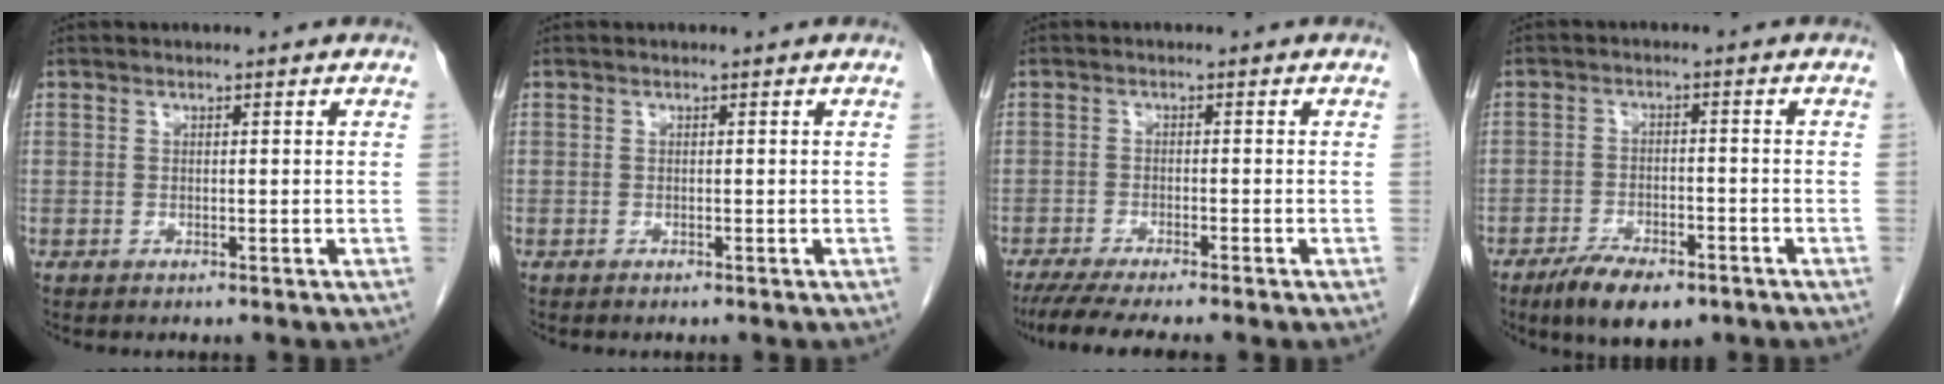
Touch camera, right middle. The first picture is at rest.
{"total": 0.0}
{"total": 7.8, "force": [-6.4, 0.0, 4.3], "torque": [-0.059, -0.017, -0.102]}
{"total": 7.8, "force": [-5.4, 2.8, 4.8], "torque": [-0.079, -0.007, -0.087]}